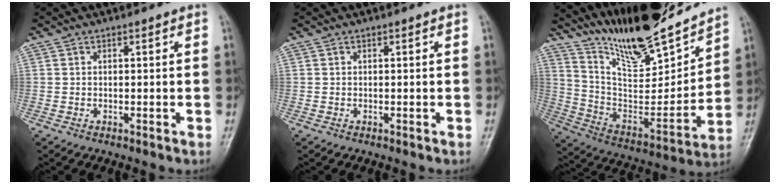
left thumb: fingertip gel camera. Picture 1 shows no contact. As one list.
[{"total": 0.0}, {"total": 22.4, "force": [19.3, 5.0, 10.3], "torque": [-0.129, -0.110, 0.337]}]